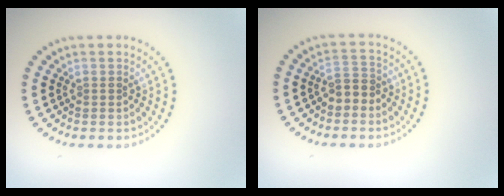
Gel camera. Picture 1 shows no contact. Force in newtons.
{"total": 2.0, "press": 1.8, "slide": 0.8}